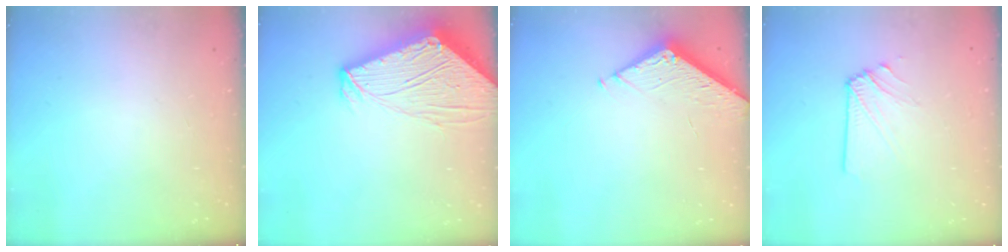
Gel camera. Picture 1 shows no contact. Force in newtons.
{"total": 13.1, "press": 13.0, "slide": 1.8}
{"total": 4.6, "press": 4.6, "slide": 0.5}
{"total": 2.9, "press": 2.8, "slide": 0.5}